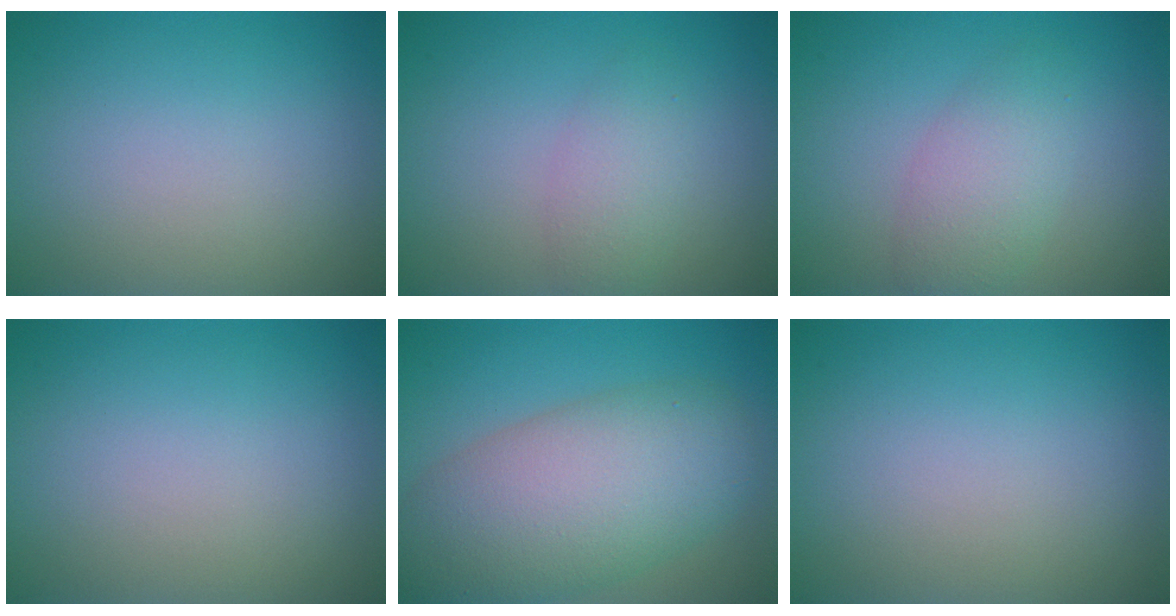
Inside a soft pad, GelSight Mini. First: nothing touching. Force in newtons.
{"total": 2.4, "press": 2.4, "slide": 0.1}
{"total": 3.3, "press": 3.3, "slide": 0.1}
{"total": 0.0}
{"total": 9.5, "press": 9.5, "slide": 0.6}
{"total": 0.0}